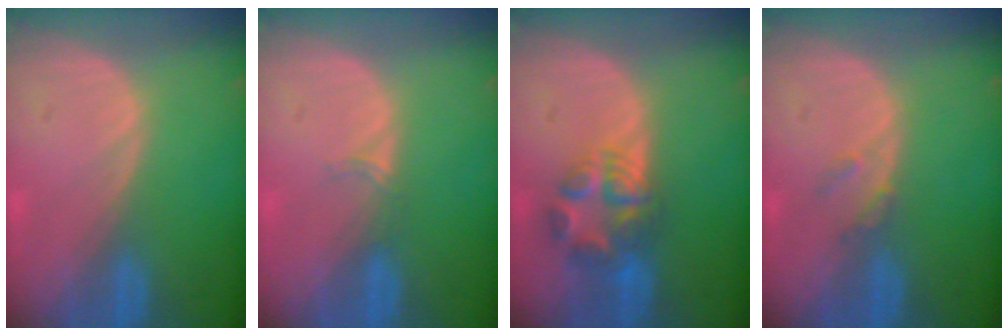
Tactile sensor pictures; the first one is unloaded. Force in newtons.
{"total": 1.3, "press": 1.0, "slide": 0.9}
{"total": 6.4, "press": 6.3, "slide": 1.4}
{"total": 1.6, "press": 1.6, "slide": 0.2}